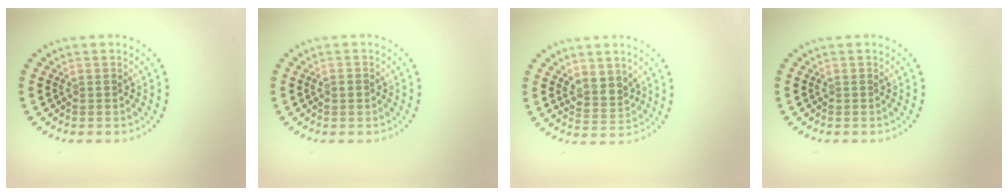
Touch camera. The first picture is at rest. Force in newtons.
{"total": 1.0, "press": 1.0, "slide": 0.2}
{"total": 2.5, "press": 2.2, "slide": 1.1}
{"total": 0.0}